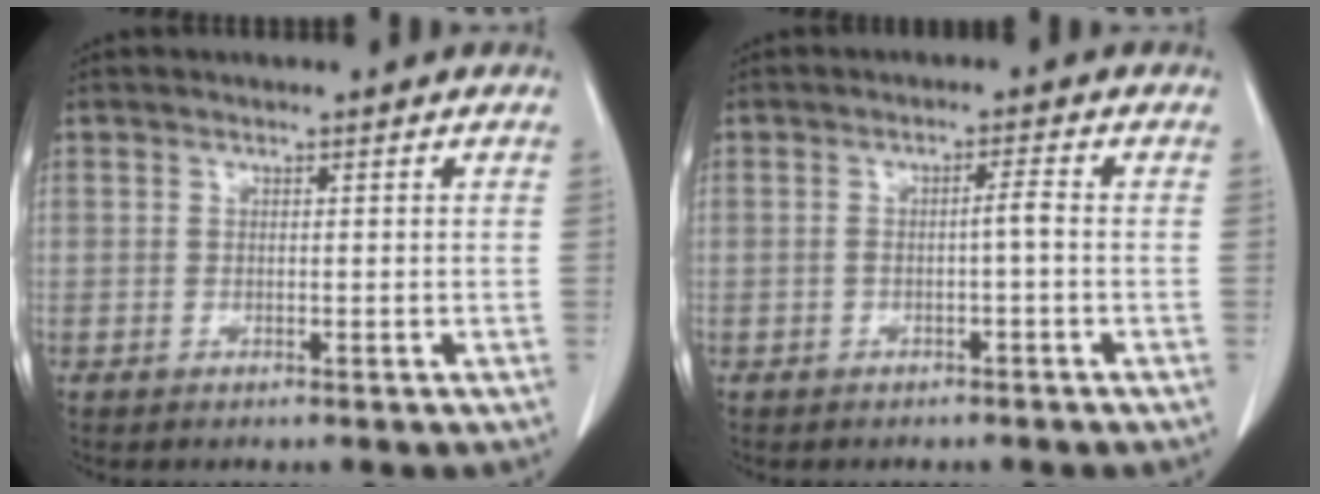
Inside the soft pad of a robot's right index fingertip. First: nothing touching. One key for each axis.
{"total": 1.9, "fx": -0.6, "fy": -0.1, "fz": 1.8, "tx": -0.028, "ty": 0.003, "tz": -0.011}